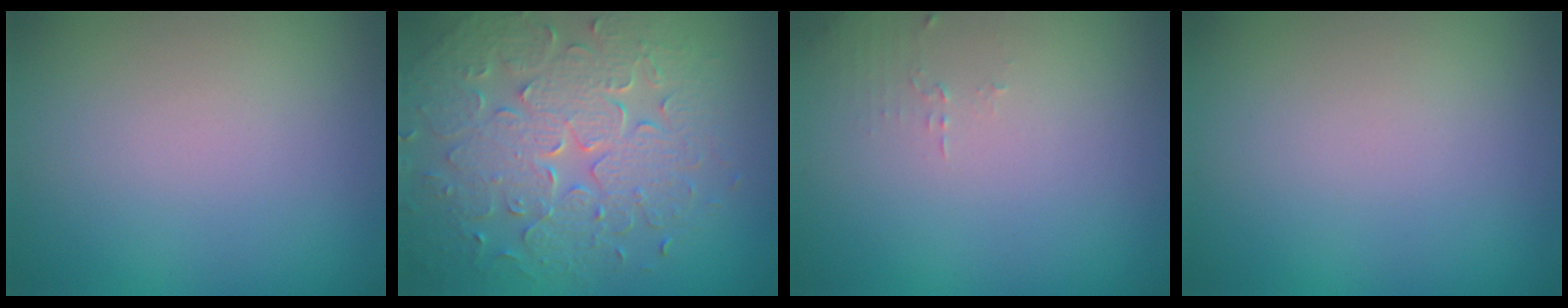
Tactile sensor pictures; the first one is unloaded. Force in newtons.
{"total": 7.8, "press": 5.6, "slide": 5.4}
{"total": 0.9, "press": 0.9, "slide": 0.3}
{"total": 0.0}